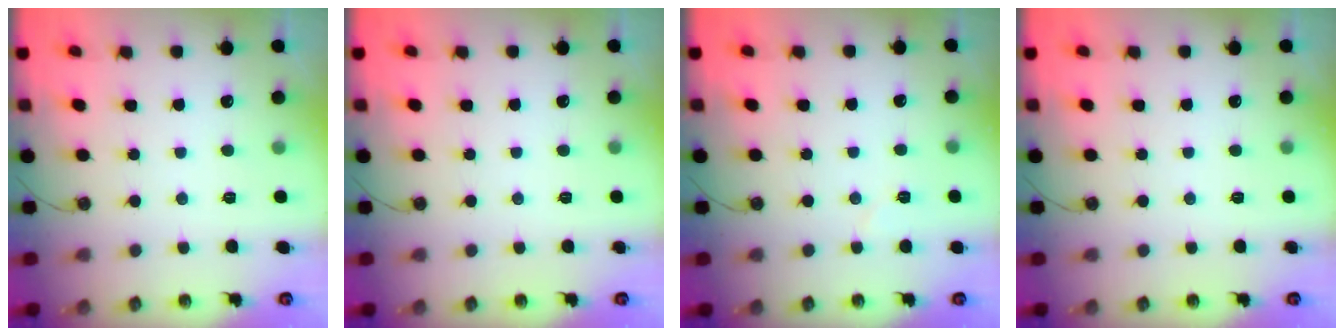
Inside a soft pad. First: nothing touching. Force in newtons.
{"total": 0.0}
{"total": 3.7, "press": 3.6, "slide": 0.8}
{"total": 0.0}